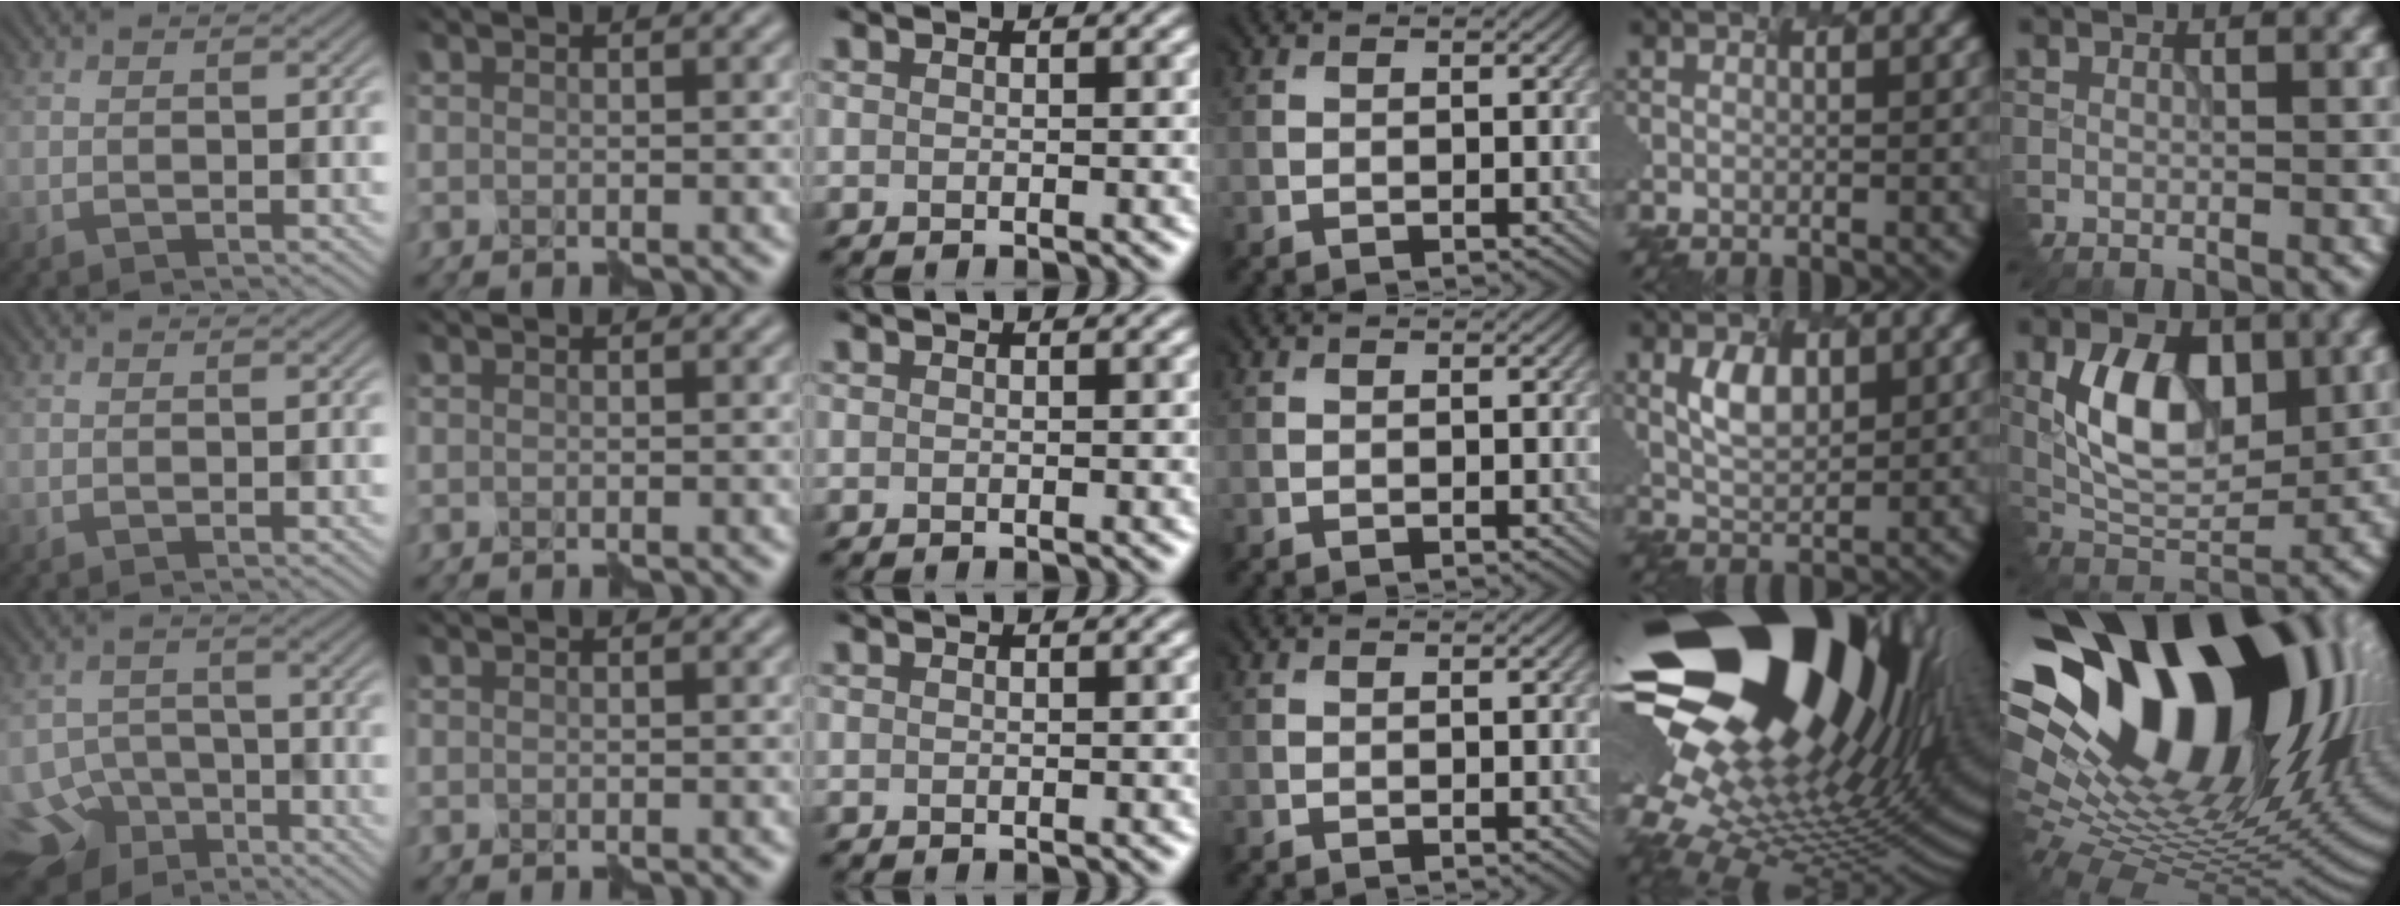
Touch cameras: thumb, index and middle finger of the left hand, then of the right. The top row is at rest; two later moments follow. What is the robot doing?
{"motion": "assemble", "object": "hinged jar"}